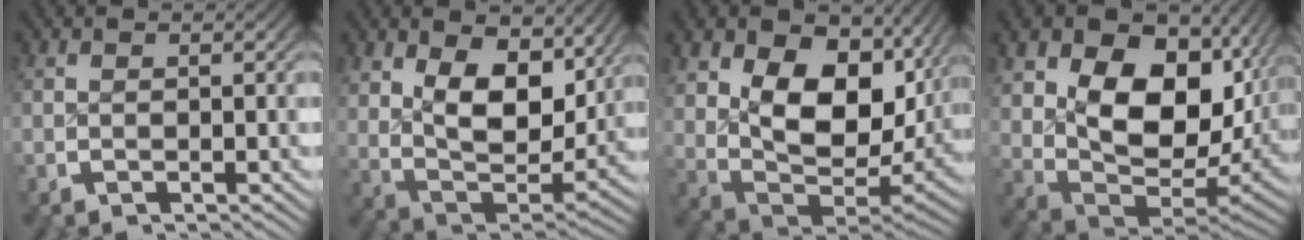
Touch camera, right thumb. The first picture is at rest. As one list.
[{"total": 9.4, "force": [1.9, 5.5, 7.3], "torque": [-0.163, -0.042, 0.041]}, {"total": 13.6, "force": [1.9, 8.6, 10.4], "torque": [-0.207, -0.050, 0.043]}, {"total": 15.3, "force": [1.7, 9.9, 11.6], "torque": [-0.212, -0.052, 0.039]}]